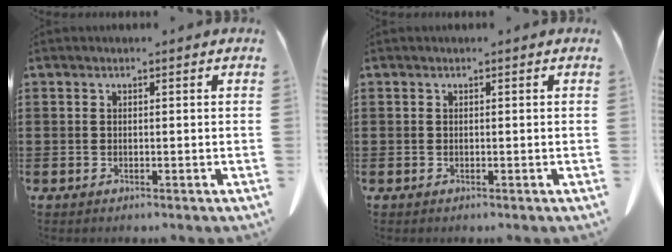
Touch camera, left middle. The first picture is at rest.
{"total": 0.0}